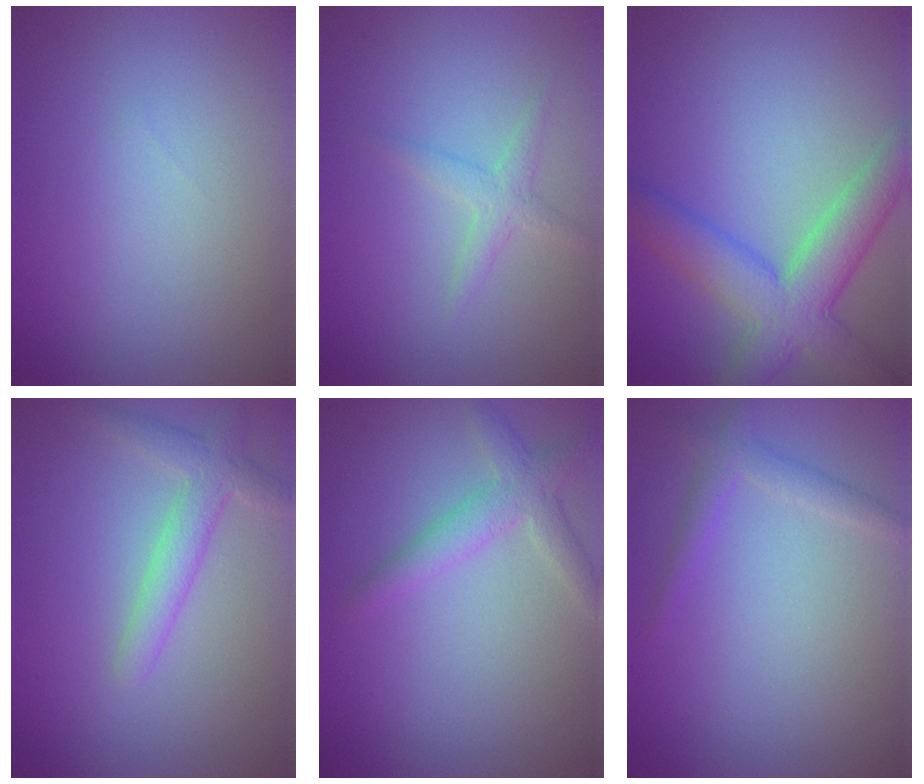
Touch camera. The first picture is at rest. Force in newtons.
{"total": 1.6, "press": 1.6, "slide": 0.1}
{"total": 6.7, "press": 6.7, "slide": 0.3}
{"total": 2.8, "press": 2.8, "slide": 0.3}
{"total": 2.8, "press": 2.8, "slide": 0.1}
{"total": 1.8, "press": 1.8, "slide": 0.1}